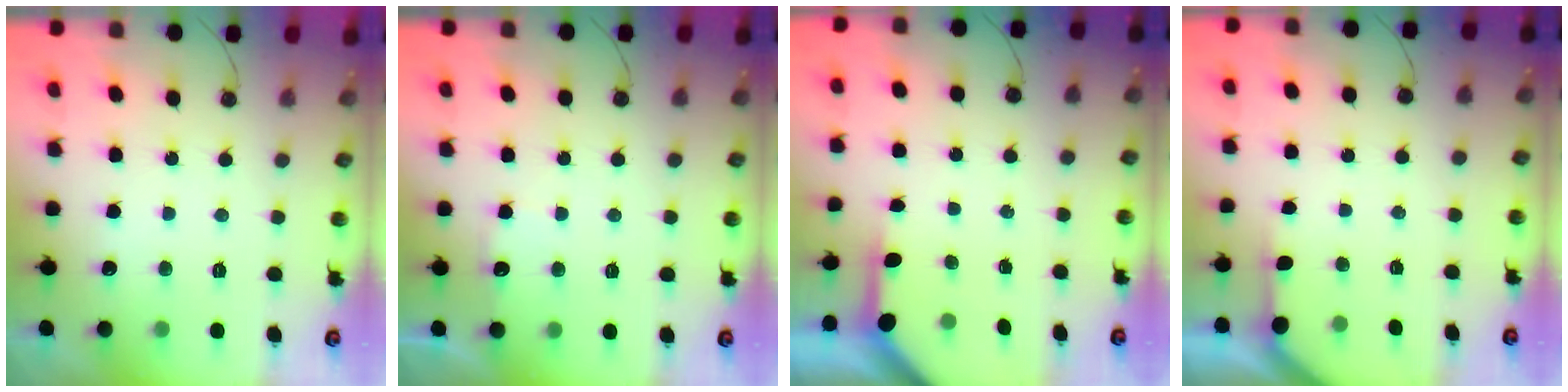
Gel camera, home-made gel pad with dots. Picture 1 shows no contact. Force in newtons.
{"total": 3.1, "press": 3.1, "slide": 0.4}
{"total": 3.4, "press": 3.3, "slide": 0.4}
{"total": 1.6, "press": 1.6, "slide": 0.2}